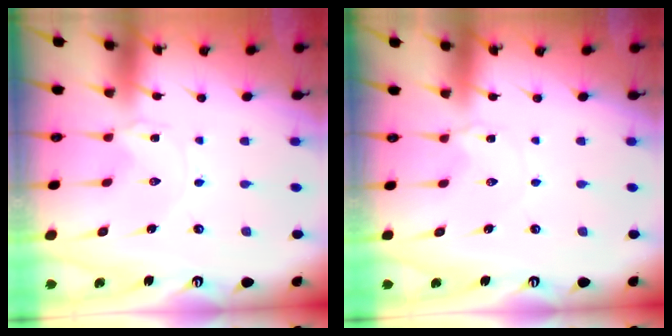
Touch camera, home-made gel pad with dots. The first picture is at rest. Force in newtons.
{"total": 2.5, "press": 2.5, "slide": 0.3}